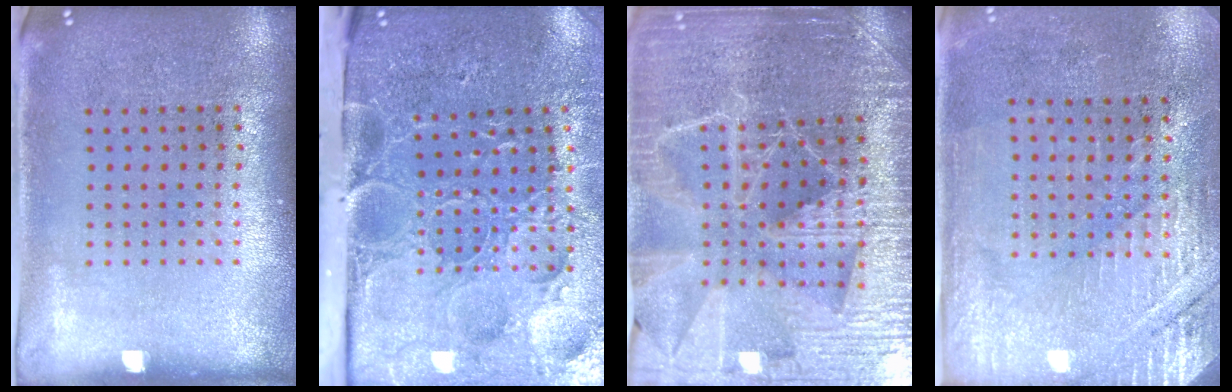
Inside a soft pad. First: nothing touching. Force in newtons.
{"total": 5.2, "press": 4.1, "slide": 3.3}
{"total": 4.8, "press": 4.5, "slide": 1.7}
{"total": 2.8, "press": 2.7, "slide": 0.8}